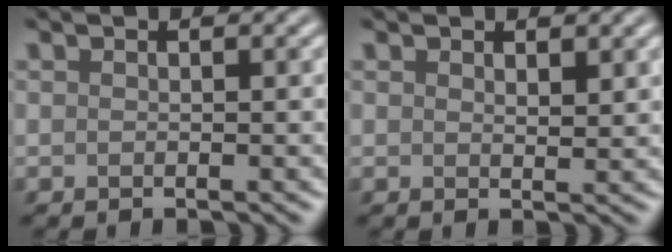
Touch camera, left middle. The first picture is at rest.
{"total": 0.9, "force": [0.8, 0.4, 0.4], "torque": [-0.008, -0.003, 0.015]}